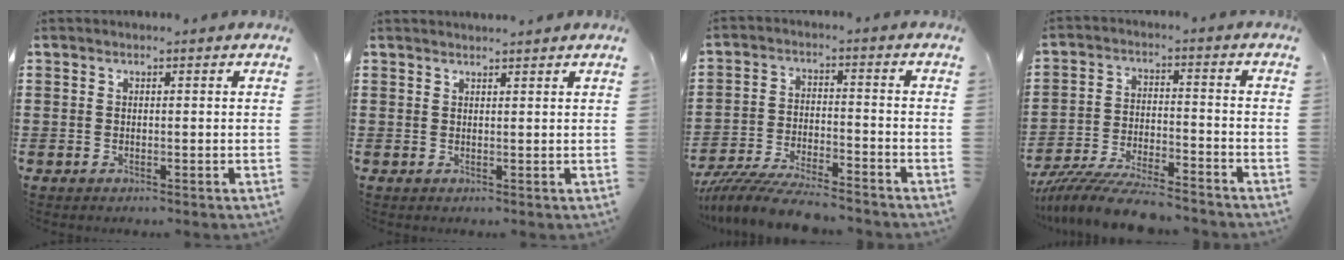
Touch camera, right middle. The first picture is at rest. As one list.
[{"total": 1.3, "force": [1.3, -0.1, 0.1], "torque": [-0.004, -0.004, 0.025]}, {"total": 7.7, "force": [-7.3, 0.7, 2.4], "torque": [-0.048, 0.004, -0.141]}, {"total": 8.6, "force": [-8.1, 0.7, 2.8], "torque": [-0.057, 0.008, -0.158]}]